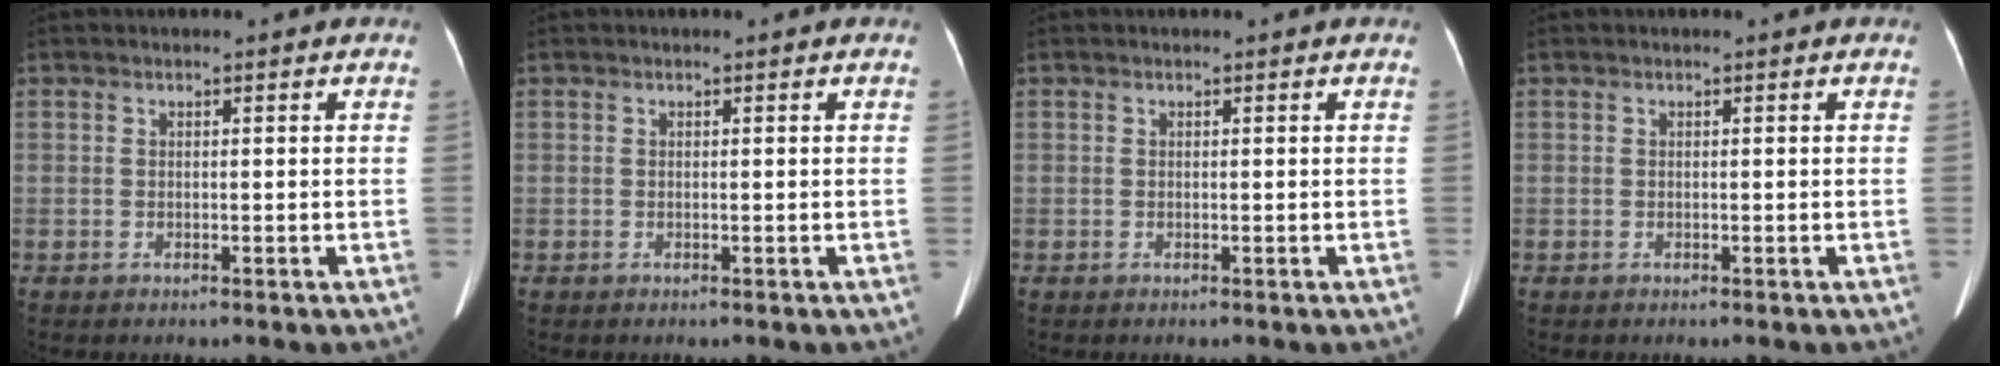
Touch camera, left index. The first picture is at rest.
{"total": 0.0}
{"total": 0.0}
{"total": 0.0}